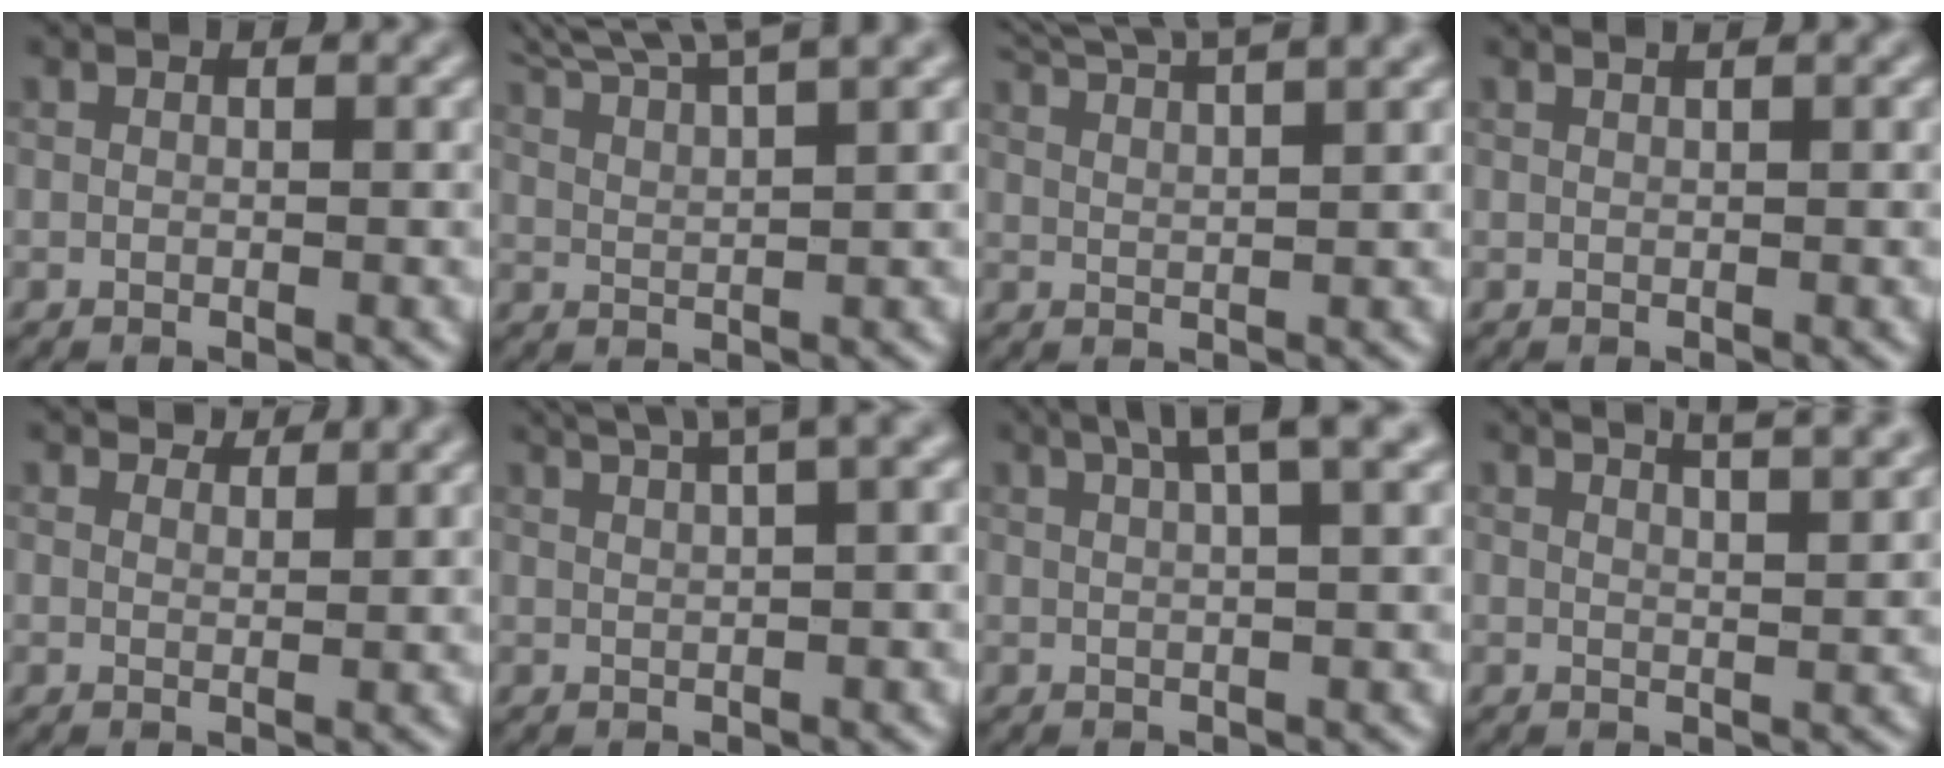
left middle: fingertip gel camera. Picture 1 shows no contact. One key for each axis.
{"total": 8.2, "fx": 6.8, "fy": 1.5, "fz": 4.3, "tx": -0.056, "ty": 0.029, "tz": 0.071}
{"total": 7.1, "fx": 5.8, "fy": 1.7, "fz": 3.8, "tx": -0.040, "ty": 0.037, "tz": 0.053}
{"total": 1.6, "fx": 1.1, "fy": 0.6, "fz": 1.0, "tx": -0.001, "ty": -0.005, "tz": -0.002}
{"total": 3.1, "fx": 3.0, "fy": 0.6, "fz": 0.7, "tx": -0.015, "ty": -0.005, "tz": 0.045}
{"total": 7.1, "fx": 4.9, "fy": 2.0, "fz": 4.7, "tx": -0.052, "ty": 0.042, "tz": 0.045}
{"total": 5.2, "fx": 3.1, "fy": 1.1, "fz": 4.1, "tx": -0.045, "ty": 0.021, "tz": 0.033}
{"total": 6.8, "fx": 4.8, "fy": 2.5, "fz": 4.0, "tx": -0.021, "ty": 0.046, "tz": 0.034}